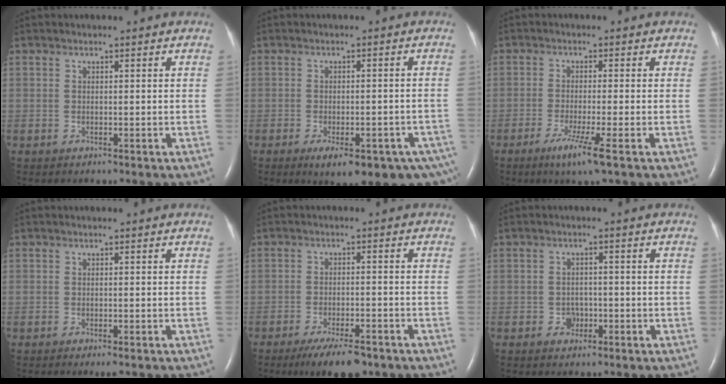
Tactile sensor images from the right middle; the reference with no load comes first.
{"total": 14.1, "force": [-9.0, 5.1, 9.6], "torque": [-0.088, -0.005, -0.109]}
{"total": 5.1, "force": [-2.8, -0.5, 4.2], "torque": [-0.081, -0.018, -0.052]}
{"total": 1.6, "force": [-1.1, 0.3, 1.2], "torque": [-0.018, -0.006, -0.014]}
{"total": 7.6, "force": [-5.5, 2.0, 4.8], "torque": [-0.080, -0.011, -0.085]}
{"total": 2.2, "force": [-0.9, 1.8, 0.9], "torque": [-0.010, 0.007, -0.013]}